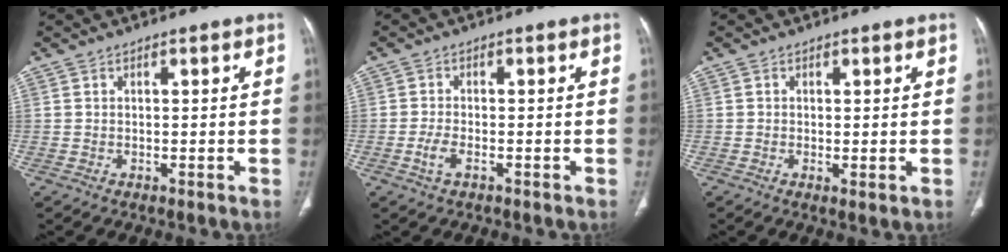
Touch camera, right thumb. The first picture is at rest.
{"total": 2.9, "force": [-1.3, 1.4, 2.2], "torque": [-0.052, 0.008, -0.025]}
{"total": 1.3, "force": [-0.2, 0.5, 1.2], "torque": [-0.024, -0.006, -0.003]}